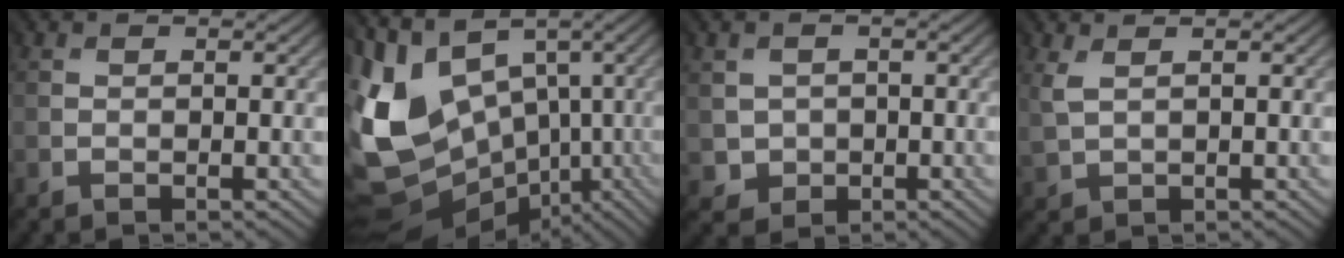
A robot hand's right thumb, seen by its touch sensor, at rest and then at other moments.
{"total": 14.5, "force": [0.1, 11.1, 9.3], "torque": [-0.248, -0.012, 0.014]}
{"total": 2.0, "force": [0.1, 1.8, -1.0], "torque": [0.005, -0.007, 0.000]}
{"total": 2.2, "force": [1.7, 1.1, 1.0], "torque": [-0.041, 0.007, 0.038]}